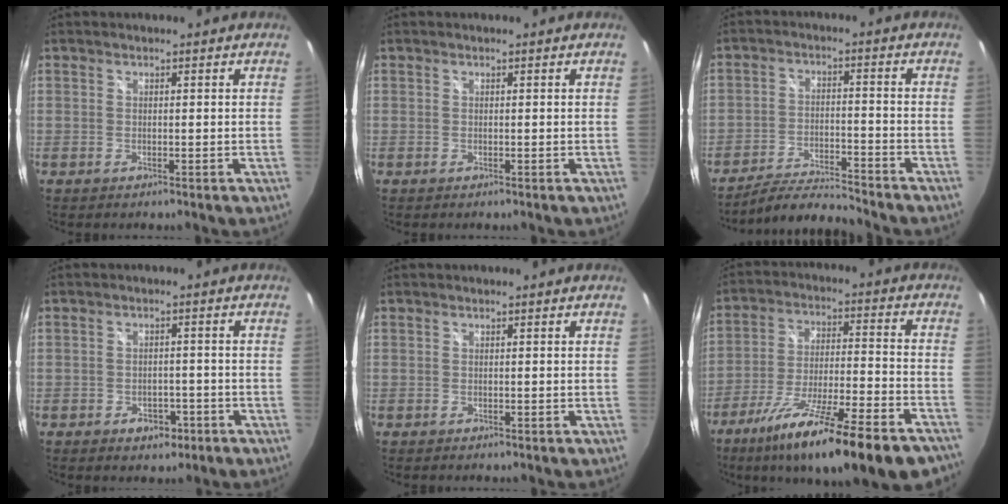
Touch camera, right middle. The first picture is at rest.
{"total": 0.0}
{"total": 7.2, "force": [-7.1, -0.1, 1.4], "torque": [-0.046, 0.004, -0.125]}
{"total": 4.0, "force": [-2.1, 2.9, 1.9], "torque": [-0.037, 0.003, -0.019]}
{"total": 0.0}
{"total": 25.6, "force": [-18.6, 4.4, 17.0], "torque": [-0.288, -0.066, -0.277]}